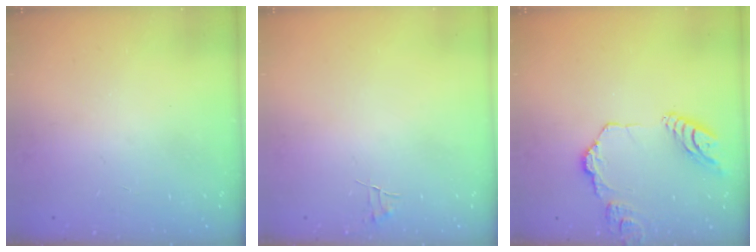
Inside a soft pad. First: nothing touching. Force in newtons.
{"total": 3.3, "press": 3.2, "slide": 0.3}
{"total": 13.0, "press": 13.0, "slide": 1.1}